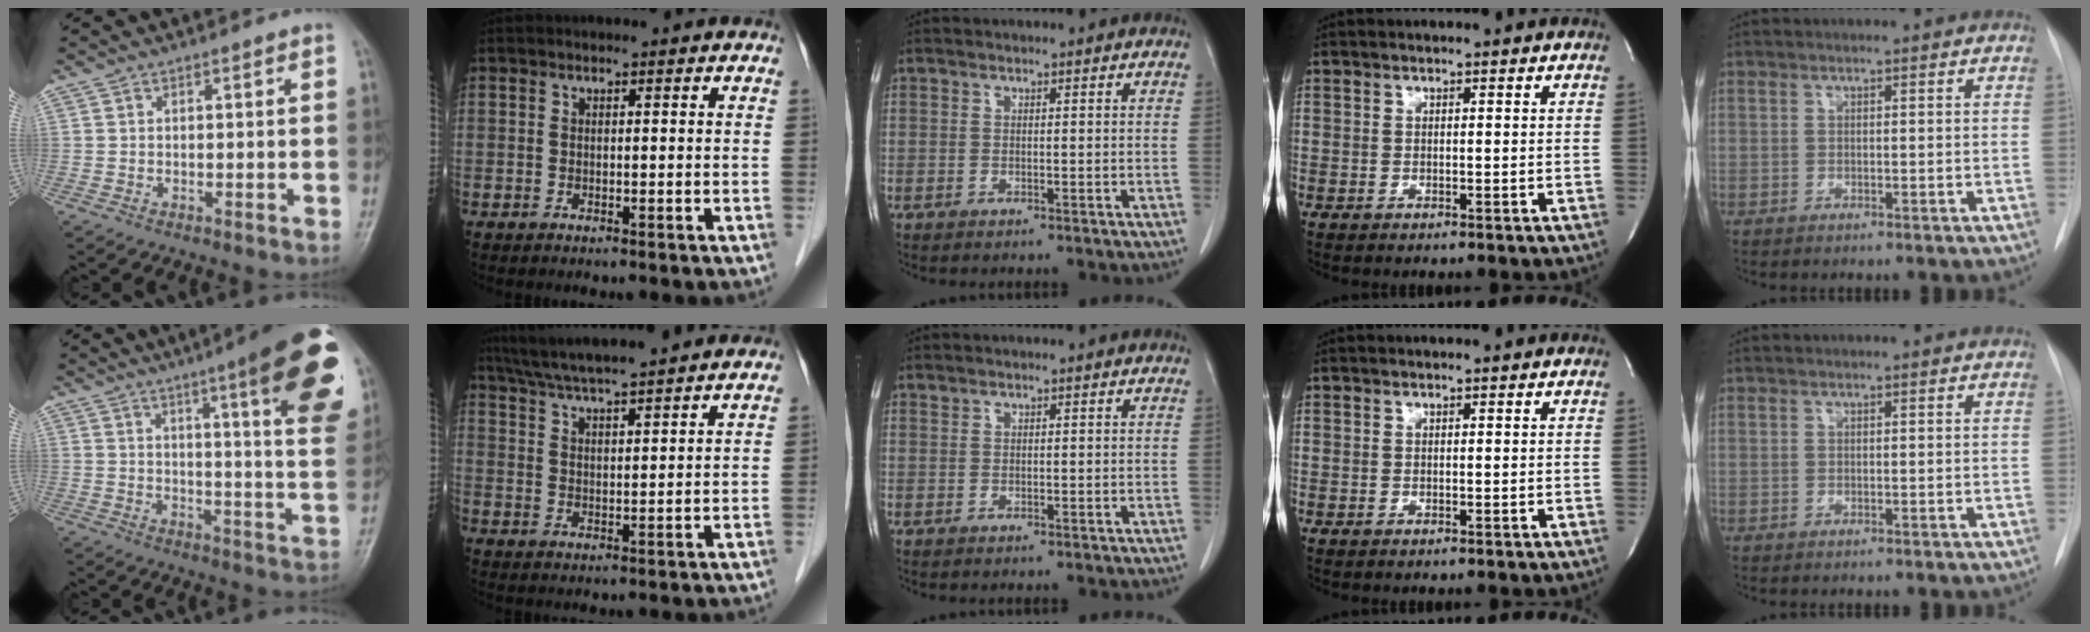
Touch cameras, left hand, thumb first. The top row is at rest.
{"thumb": {"total": 21.3, "force": [10.6, 3.4, 18.1], "torque": [-0.213, -0.041, 0.128]}, "index": {"total": 13.6, "force": [11.8, 0.3, 6.6], "torque": [-0.119, 0.030, 0.180]}}